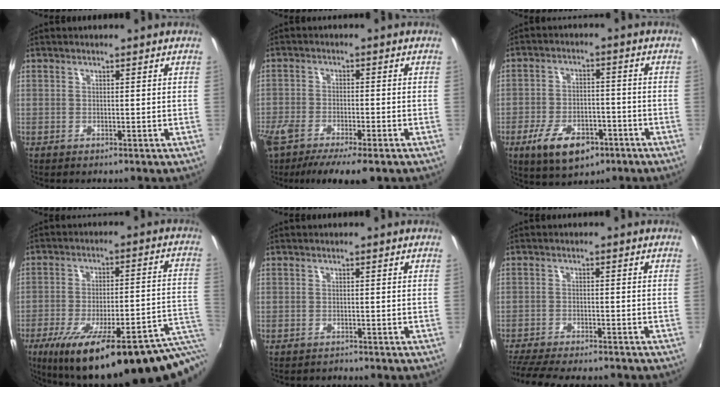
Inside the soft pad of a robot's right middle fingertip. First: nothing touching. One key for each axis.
{"total": 11.2, "fx": -8.4, "fy": 3.4, "fz": 6.6, "tx": -0.156, "ty": -0.046, "tz": -0.151}
{"total": 10.4, "fx": -5.8, "fy": 5.4, "fz": 6.6, "tx": -0.147, "ty": -0.006, "tz": -0.091}
{"total": 27.3, "fx": -15.6, "fy": 5.3, "fz": 21.8, "tx": -0.315, "ty": -0.044, "tz": -0.210}
{"total": 0.9, "fx": -0.8, "fy": 0.3, "fz": -0.2, "tx": 0.001, "ty": 0.003, "tz": -0.013}
{"total": 11.8, "fx": -10.4, "fy": 1.9, "fz": 5.2, "tx": -0.124, "ty": -0.027, "tz": -0.169}